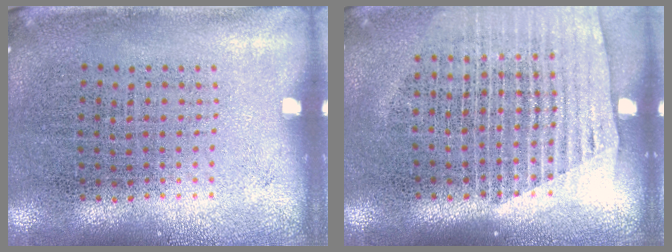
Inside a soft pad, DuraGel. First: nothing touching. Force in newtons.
{"total": 1.5, "press": 1.4, "slide": 0.5}